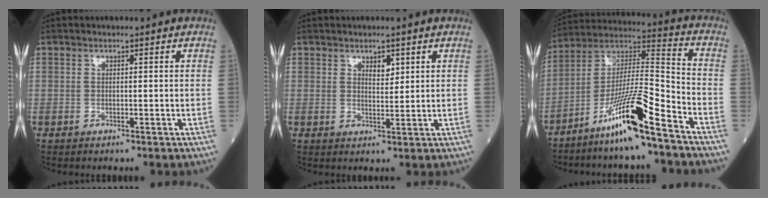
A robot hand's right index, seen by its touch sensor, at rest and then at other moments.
{"total": 2.4, "force": [1.4, 1.0, 1.7], "torque": [-0.025, -0.003, 0.025]}
{"total": 14.6, "force": [-9.6, 0.5, 10.9], "torque": [-0.210, -0.002, -0.175]}